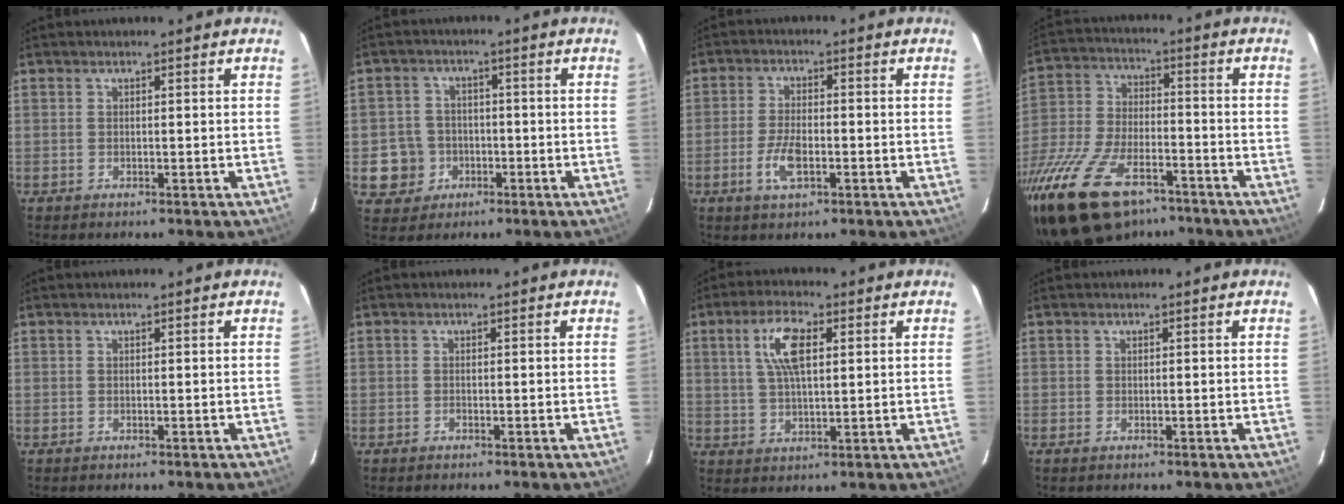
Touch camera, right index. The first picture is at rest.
{"total": 7.0, "force": [-1.8, 6.7, 0.8], "torque": [-0.028, 0.022, -0.023]}
{"total": 5.8, "force": [-2.3, 2.4, 4.7], "torque": [-0.103, -0.001, -0.042]}
{"total": 26.1, "force": [-17.2, 12.5, 15.2], "torque": [-0.339, -0.037, -0.291]}
{"total": 0.0}
{"total": 0.0}
{"total": 8.0, "force": [2.6, 3.1, 6.9], "torque": [-0.133, 0.010, 0.051]}
{"total": 0.0}